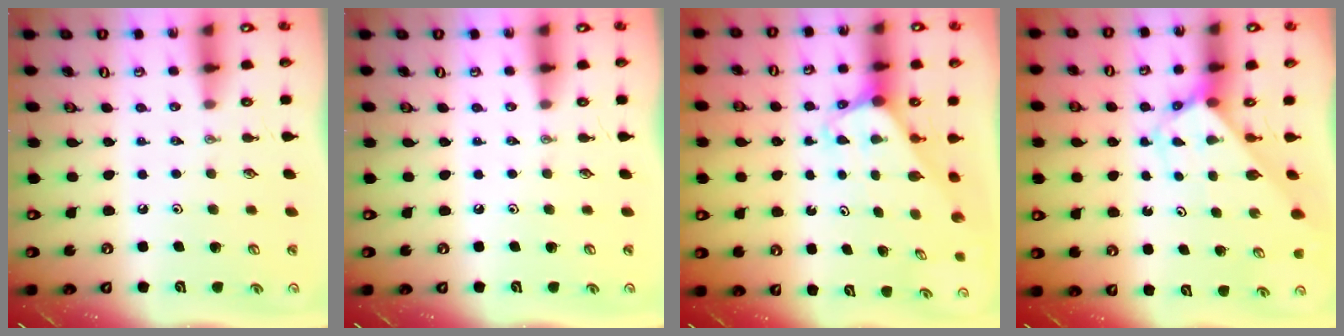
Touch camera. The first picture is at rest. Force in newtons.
{"total": 0.0}
{"total": 2.0, "press": 2.0, "slide": 0.0}
{"total": 2.9, "press": 2.9, "slide": 0.1}